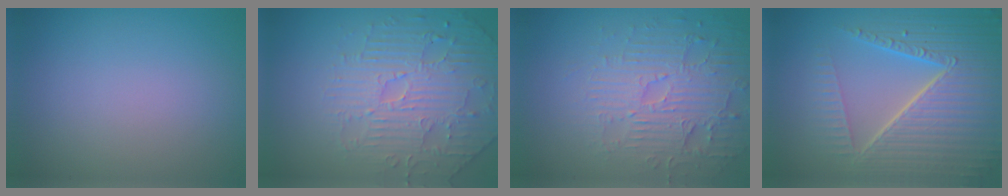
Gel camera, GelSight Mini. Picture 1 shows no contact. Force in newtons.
{"total": 4.5, "press": 4.5, "slide": 0.4}
{"total": 4.6, "press": 4.2, "slide": 1.9}
{"total": 8.6, "press": 6.0, "slide": 6.2}